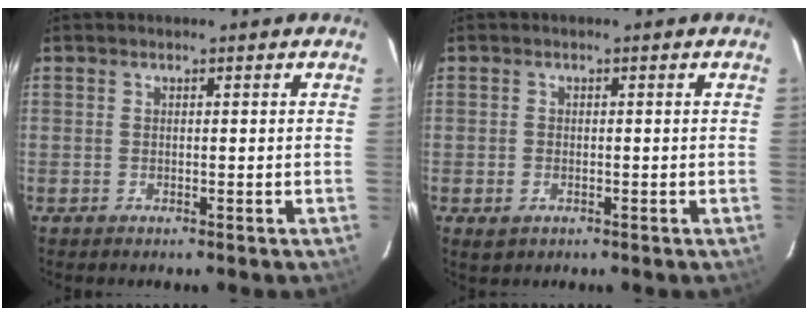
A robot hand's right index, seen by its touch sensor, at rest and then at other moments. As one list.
[{"total": 2.2, "force": [-0.9, 1.6, 1.1], "torque": [-0.020, -0.004, -0.014]}]